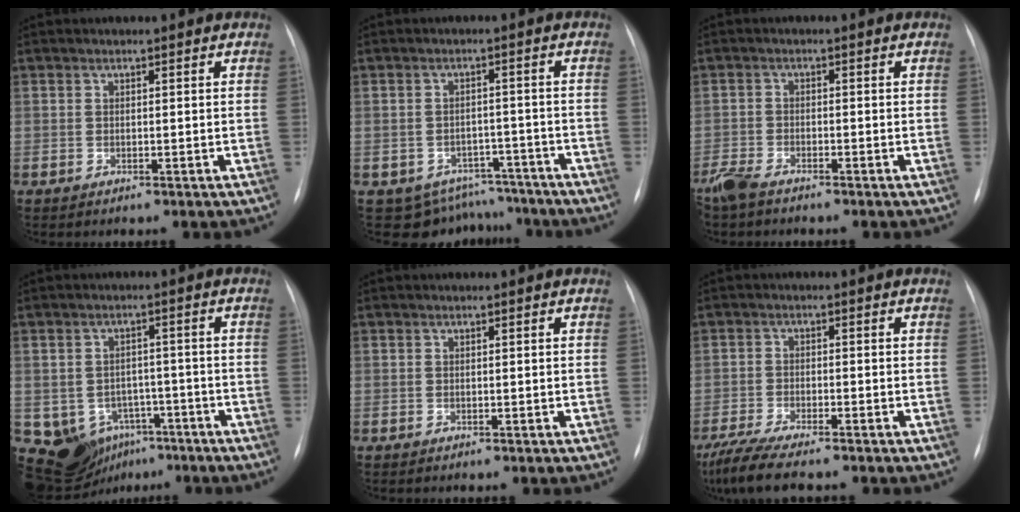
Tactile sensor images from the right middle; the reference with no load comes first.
{"total": 8.3, "force": [-6.9, 4.5, -0.4], "torque": [0.021, 0.029, -0.082]}
{"total": 3.7, "force": [-3.1, 0.9, 1.7], "torque": [-0.037, -0.008, -0.062]}
{"total": 9.8, "force": [-5.1, 7.9, 2.8], "torque": [-0.050, 0.022, -0.063]}
{"total": 0.0}
{"total": 7.1, "force": [-5.8, 0.5, 4.1], "torque": [-0.079, -0.022, -0.102]}